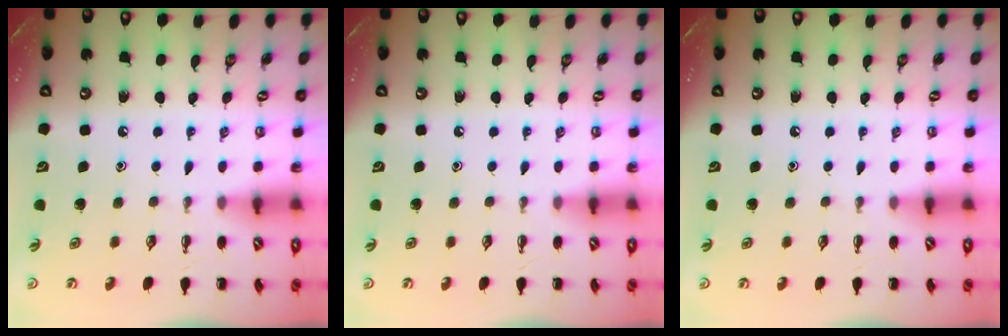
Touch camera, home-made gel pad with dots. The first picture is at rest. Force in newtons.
{"total": 0.0}
{"total": 0.0}